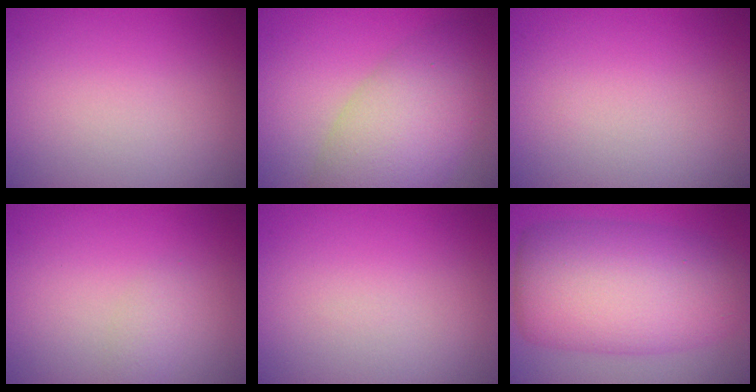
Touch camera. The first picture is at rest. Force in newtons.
{"total": 7.7, "press": 7.7, "slide": 0.5}
{"total": 0.0}
{"total": 1.1, "press": 1.1, "slide": 0.1}
{"total": 0.0}
{"total": 11.7, "press": 11.7, "slide": 0.0}